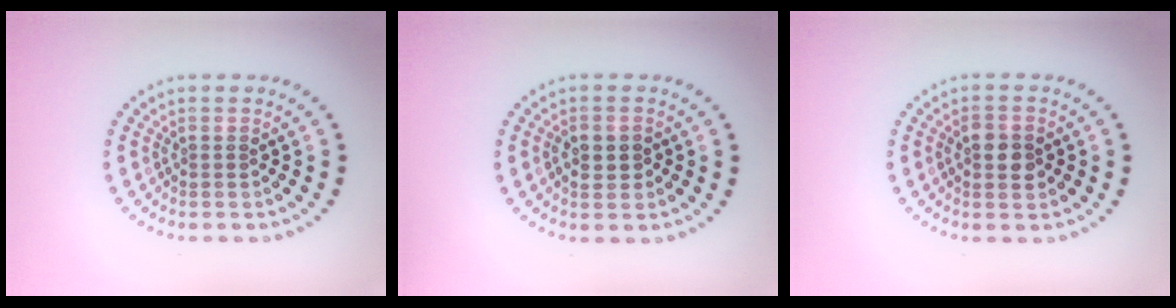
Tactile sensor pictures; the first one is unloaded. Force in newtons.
{"total": 2.0, "press": 2.0, "slide": 0.2}
{"total": 2.5, "press": 2.5, "slide": 0.0}